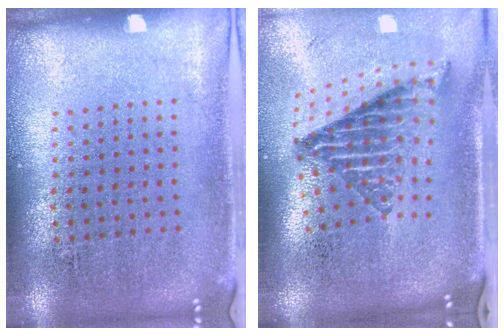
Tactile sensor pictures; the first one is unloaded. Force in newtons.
{"total": 1.9, "press": 1.3, "slide": 1.5}